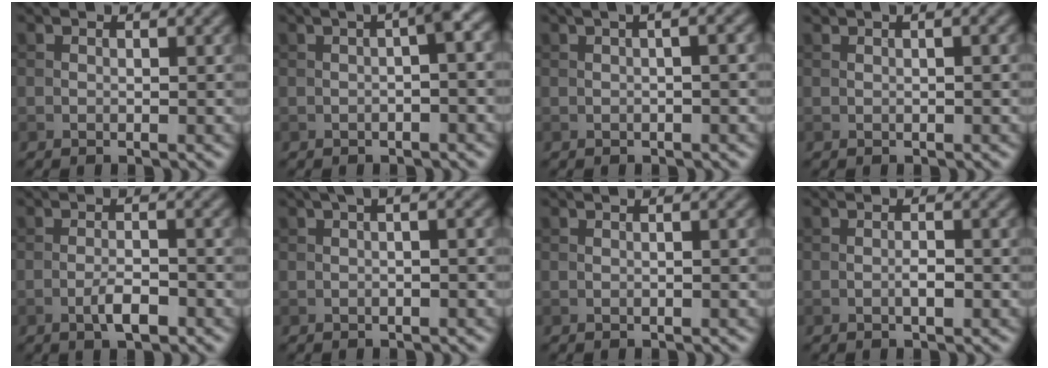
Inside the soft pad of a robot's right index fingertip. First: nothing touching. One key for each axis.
{"total": 3.6, "fx": 0.2, "fy": 0.7, "fz": 3.6, "tx": -0.050, "ty": 0.015, "tz": -0.001}
{"total": 5.4, "fx": 1.6, "fy": 2.4, "fz": 4.5, "tx": -0.027, "ty": 0.032, "tz": -0.010}
{"total": 2.6, "fx": 1.1, "fy": 0.9, "fz": 2.1, "tx": -0.020, "ty": 0.001, "tz": 0.003}
{"total": 2.7, "fx": -1.4, "fy": 0.7, "fz": 2.2, "tx": -0.043, "ty": 0.003, "tz": -0.028}
{"total": 3.4, "fx": 1.1, "fy": 1.3, "fz": 3.0, "tx": -0.024, "ty": 0.010, "tz": -0.005}
{"total": 1.3, "fx": 0.4, "fy": 0.4, "fz": 1.2, "tx": -0.015, "ty": -0.005, "tz": -0.002}
{"total": 1.2, "fx": -0.4, "fy": 0.3, "fz": 1.1, "tx": -0.019, "ty": 0.001, "tz": -0.007}